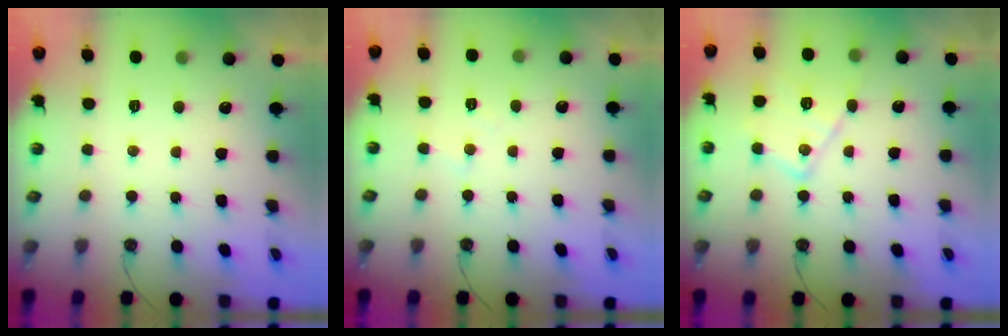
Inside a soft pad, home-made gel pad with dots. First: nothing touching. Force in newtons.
{"total": 5.2, "press": 5.1, "slide": 0.8}
{"total": 14.0, "press": 14.0, "slide": 1.1}